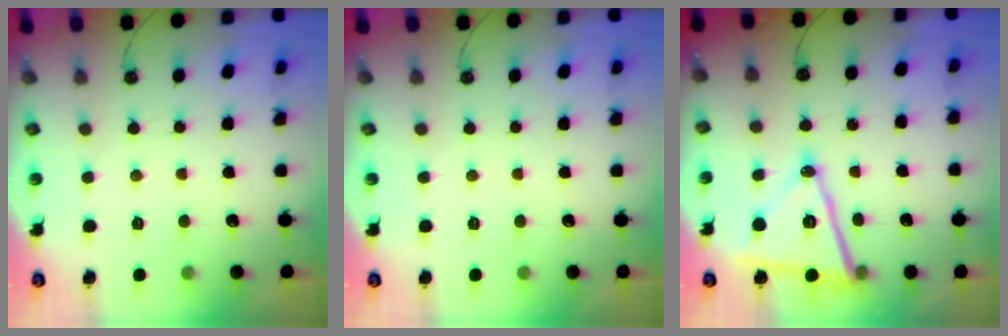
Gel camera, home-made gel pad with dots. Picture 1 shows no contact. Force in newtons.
{"total": 0.0}
{"total": 14.6, "press": 14.1, "slide": 3.8}